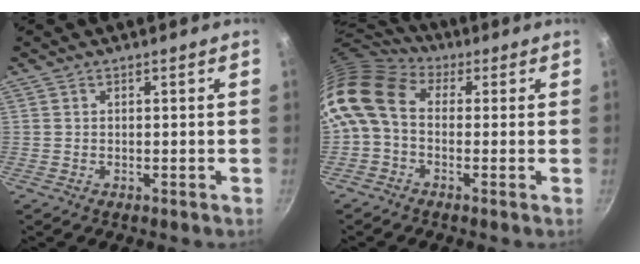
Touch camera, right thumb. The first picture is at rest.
{"total": 11.1, "force": [0.5, 8.0, 7.7], "torque": [-0.149, 0.026, -0.013]}